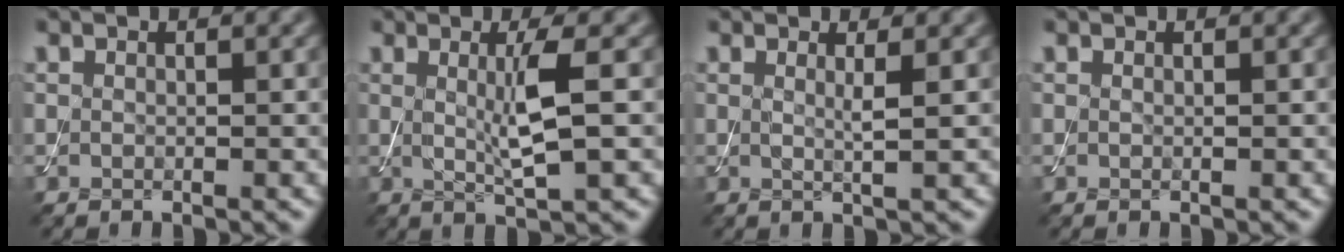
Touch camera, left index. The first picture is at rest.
{"total": 4.0, "force": [0.4, 0.7, 4.0], "torque": [-0.072, -0.010, 0.010]}
{"total": 1.5, "force": [0.4, 0.3, 1.4], "torque": [-0.022, -0.004, 0.001]}
{"total": 0.0}